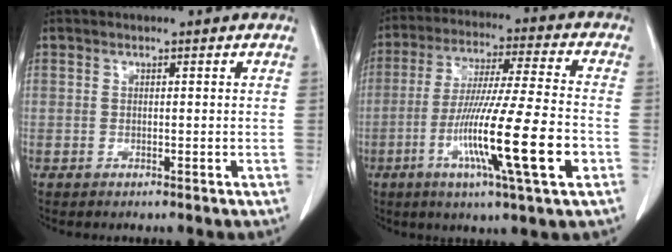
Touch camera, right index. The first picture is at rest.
{"total": 17.0, "force": [-5.6, -0.1, 16.1], "torque": [-0.291, -0.022, -0.097]}